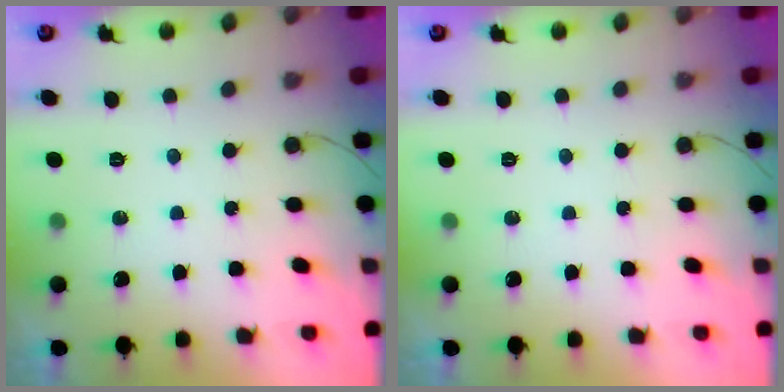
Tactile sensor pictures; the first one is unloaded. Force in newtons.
{"total": 0.0}